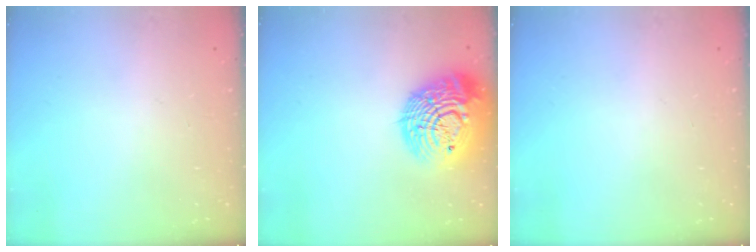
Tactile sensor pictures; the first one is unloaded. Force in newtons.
{"total": 22.1, "press": 22.0, "slide": 2.0}
{"total": 0.0}